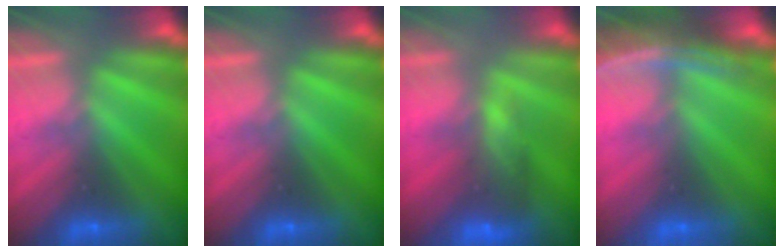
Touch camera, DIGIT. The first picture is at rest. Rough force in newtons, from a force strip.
{"total": 0.0}
{"total": 8.7}
{"total": 3.8}